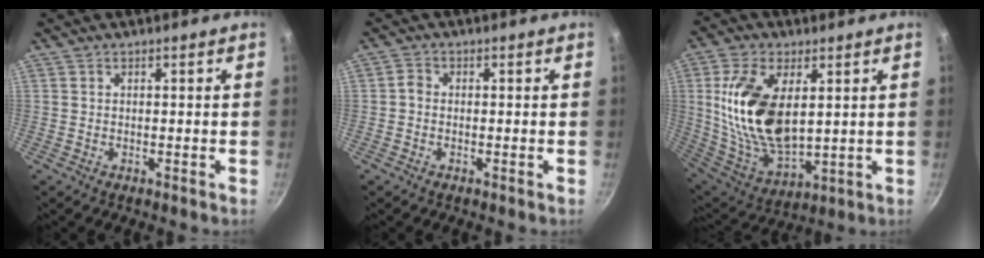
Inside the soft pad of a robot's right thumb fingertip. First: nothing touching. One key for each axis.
{"total": 1.5, "fx": -0.5, "fy": 1.1, "fz": 0.8, "tx": -0.015, "ty": 0.010, "tz": -0.014}
{"total": 18.8, "fx": 3.6, "fy": 10.2, "fz": 15.4, "tx": -0.287, "ty": -0.023, "tz": 0.083}